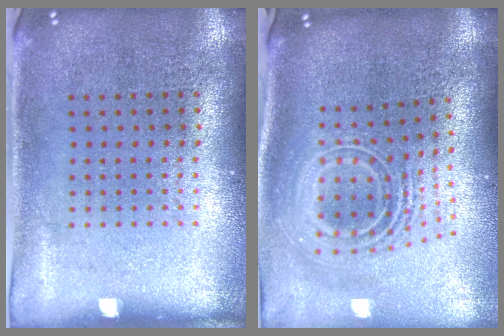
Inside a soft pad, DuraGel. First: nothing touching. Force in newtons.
{"total": 2.6, "press": 1.8, "slide": 1.9}